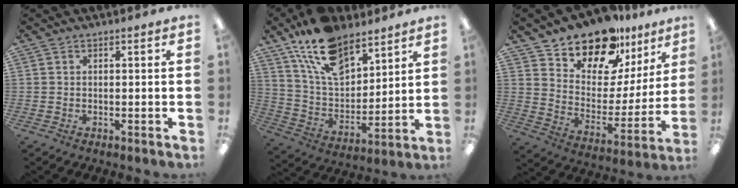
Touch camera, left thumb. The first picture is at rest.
{"total": 17.4, "force": [12.1, 8.9, 8.9], "torque": [-0.167, -0.058, 0.222]}
{"total": 17.7, "force": [14.6, 7.9, 6.1], "torque": [-0.119, -0.111, 0.263]}